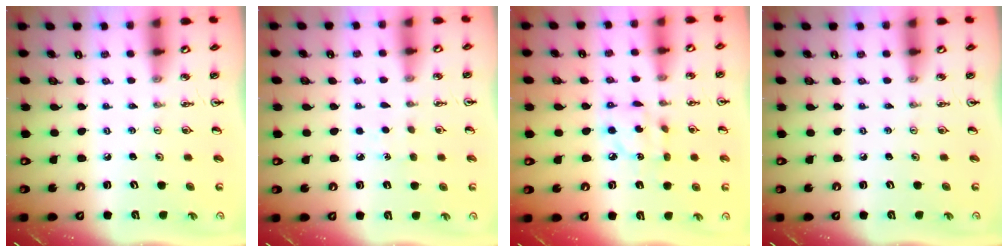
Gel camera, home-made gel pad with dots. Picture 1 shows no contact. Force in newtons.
{"total": 2.9, "press": 2.8, "slide": 0.4}
{"total": 6.2, "press": 6.2, "slide": 0.3}
{"total": 0.0}